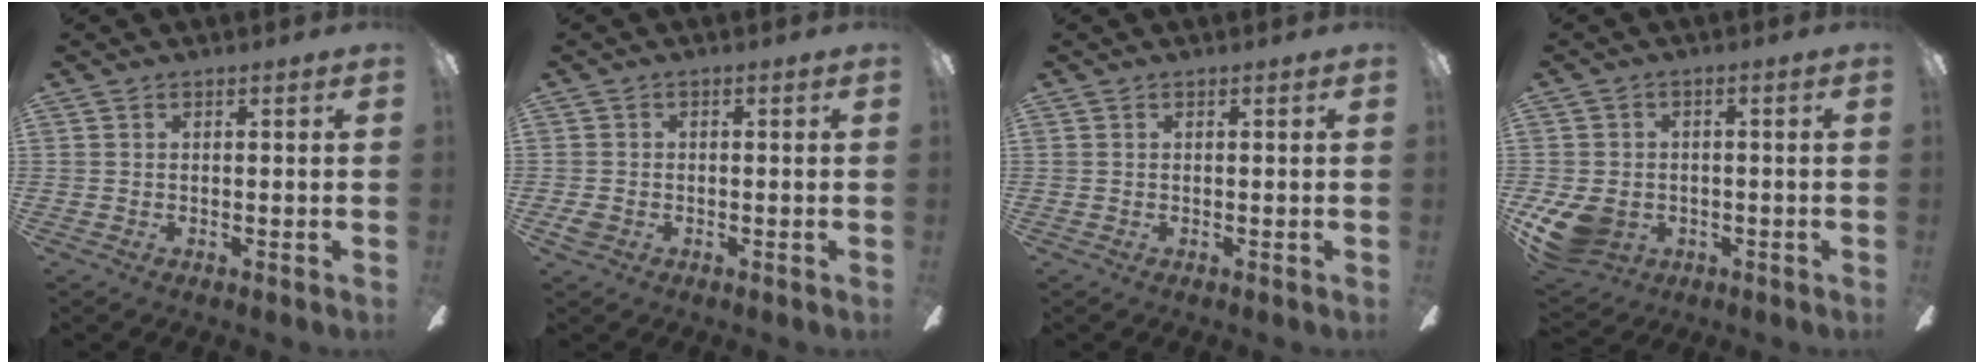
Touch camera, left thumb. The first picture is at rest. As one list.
[{"total": 2.3, "force": [-1.0, 1.8, 0.9], "torque": [-0.020, 0.003, -0.020]}, {"total": 0.0}, {"total": 10.2, "force": [-3.9, 7.7, 5.4], "torque": [-0.111, 0.020, -0.070]}]